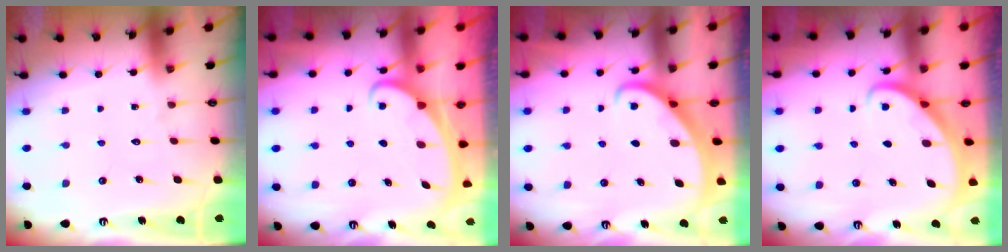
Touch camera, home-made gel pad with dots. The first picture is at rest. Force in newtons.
{"total": 2.3, "press": 2.3, "slide": 0.3}
{"total": 2.0, "press": 2.0, "slide": 0.2}
{"total": 2.6, "press": 2.6, "slide": 0.3}